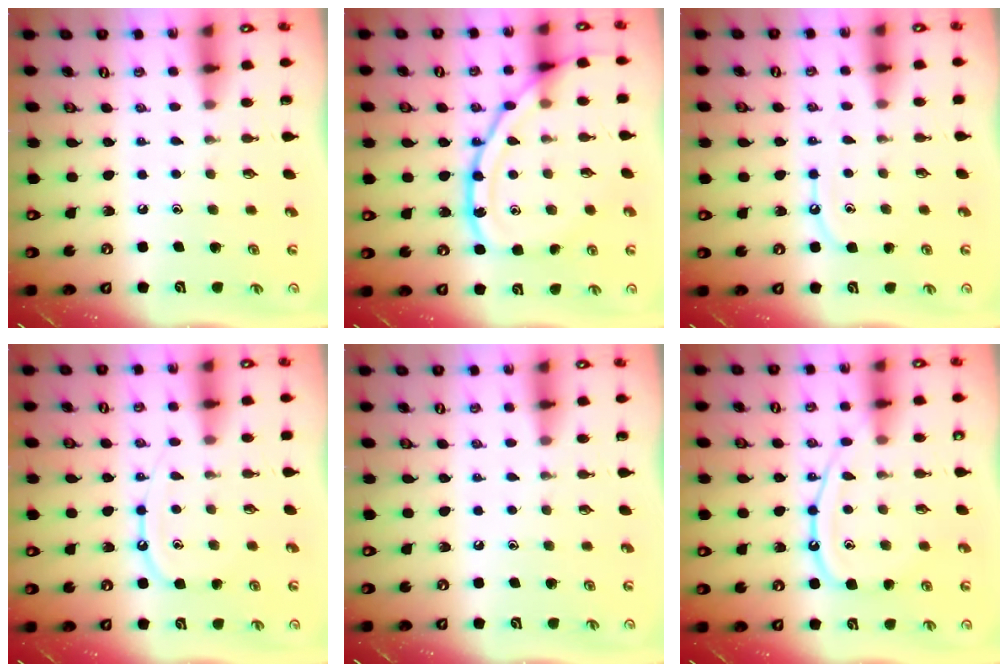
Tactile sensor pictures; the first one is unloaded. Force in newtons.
{"total": 15.3, "press": 15.3, "slide": 0.4}
{"total": 6.1, "press": 6.1, "slide": 0.7}
{"total": 8.5, "press": 8.5, "slide": 0.9}
{"total": 0.0}
{"total": 12.9, "press": 12.8, "slide": 1.4}